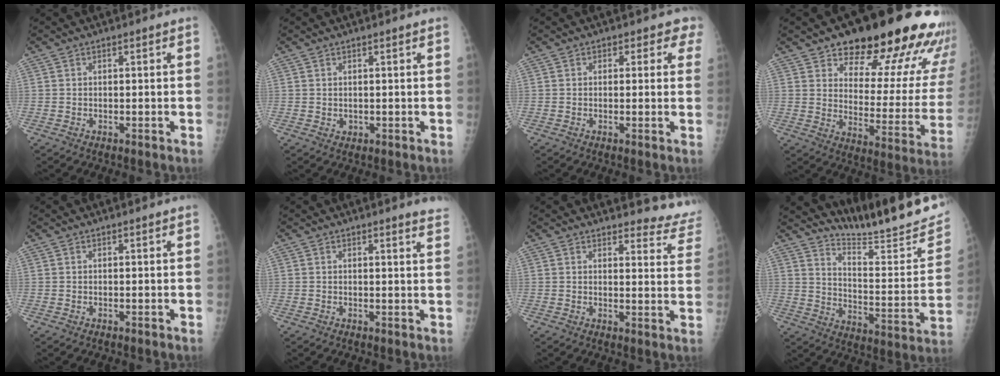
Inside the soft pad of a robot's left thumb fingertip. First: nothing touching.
{"total": 1.1, "force": [0.8, 0.6, 0.6], "torque": [-0.001, -0.004, 0.010]}
{"total": 2.8, "force": [1.7, 2.1, 0.6], "torque": [0.026, -0.006, 0.002]}
{"total": 25.0, "force": [17.2, 9.3, 15.6], "torque": [-0.159, -0.088, 0.224]}
{"total": 0.0}
{"total": 3.6, "force": [3.2, 0.0, 1.6], "torque": [-0.019, -0.018, 0.024]}
{"total": 10.3, "force": [9.9, 2.5, 0.8], "torque": [0.033, -0.082, 0.085]}
{"total": 21.0, "force": [18.8, 2.0, 9.1], "torque": [-0.105, -0.152, 0.268]}